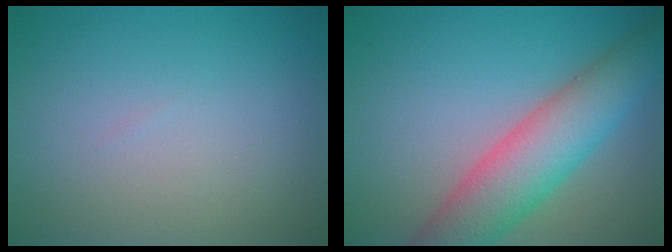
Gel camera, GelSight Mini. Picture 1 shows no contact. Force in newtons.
{"total": 7.3, "press": 7.3, "slide": 0.3}